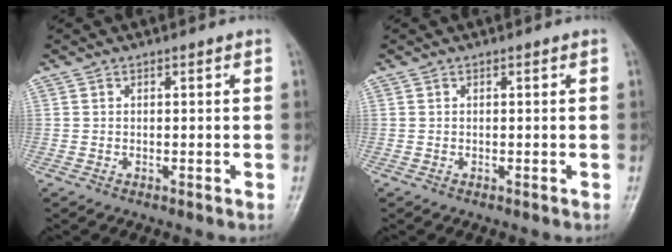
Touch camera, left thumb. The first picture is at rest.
{"total": 0.0}